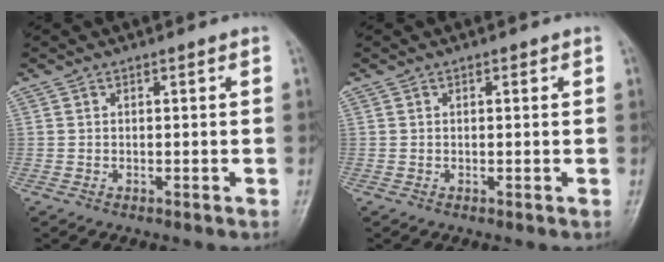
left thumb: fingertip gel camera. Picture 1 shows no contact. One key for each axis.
{"total": 0.8, "fx": 0.4, "fy": 0.5, "fz": 0.6, "tx": -0.006, "ty": 0.000, "tz": 0.003}